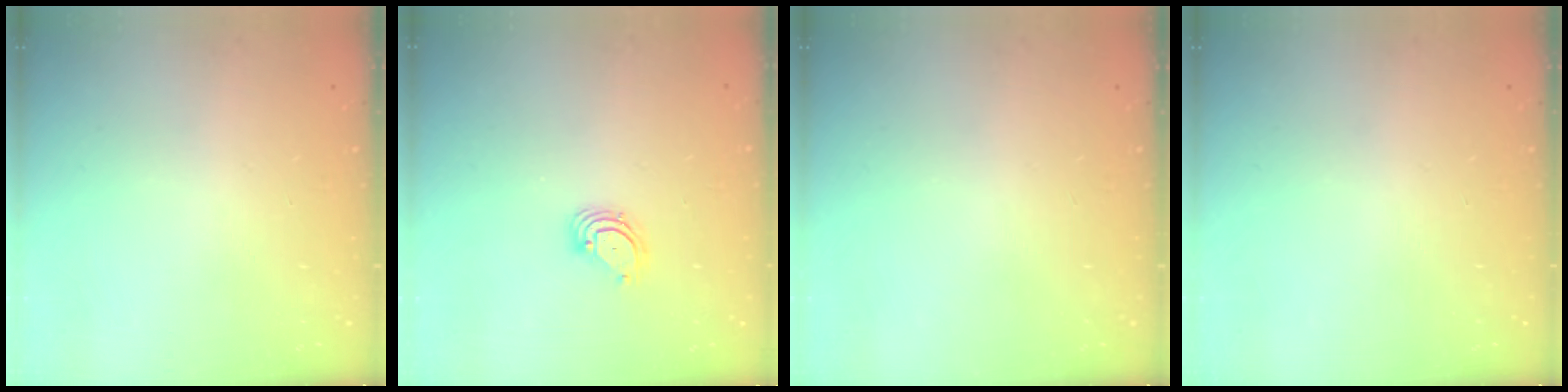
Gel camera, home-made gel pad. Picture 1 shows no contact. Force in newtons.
{"total": 3.6, "press": 3.6, "slide": 0.3}
{"total": 0.0}
{"total": 0.0}